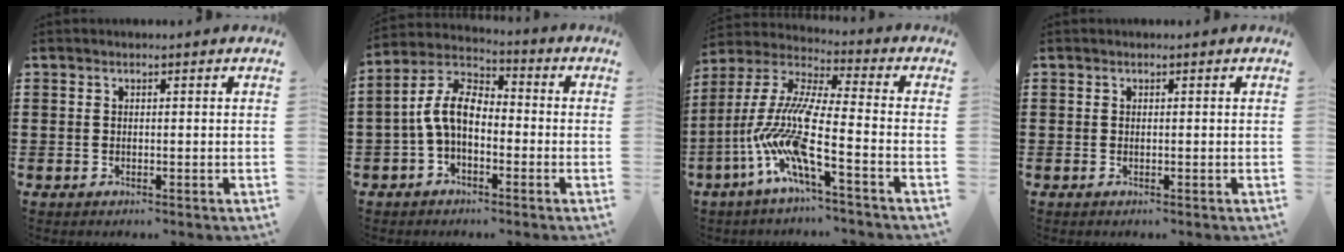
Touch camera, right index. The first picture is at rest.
{"total": 8.0, "force": [-1.1, 4.3, 6.6], "torque": [-0.166, -0.005, -0.031]}
{"total": 12.3, "force": [-6.2, 1.6, 10.4], "torque": [-0.253, -0.032, -0.139]}
{"total": 0.0}